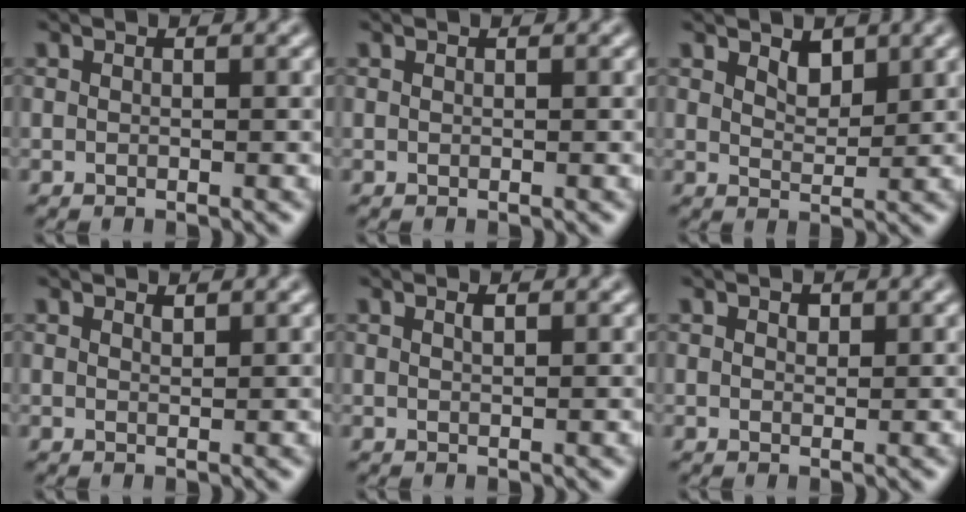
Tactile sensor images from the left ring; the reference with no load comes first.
{"total": 0.0}
{"total": 1.7, "force": [1.2, 0.8, 0.9], "torque": [-0.018, -0.003, 0.022]}
{"total": 0.6, "force": [0.6, 0.1, 0.2], "torque": [-0.003, -0.003, 0.011]}
{"total": 0.7, "force": [0.5, 0.1, 0.5], "torque": [-0.008, 0.000, 0.008]}
{"total": 0.8, "force": [0.5, 0.5, 0.4], "torque": [-0.007, -0.003, 0.008]}